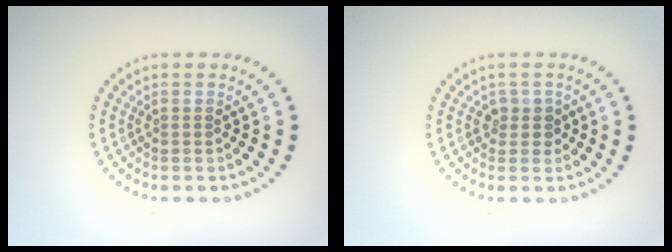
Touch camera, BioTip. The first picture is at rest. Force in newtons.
{"total": 1.4, "press": 1.2, "slide": 0.7}